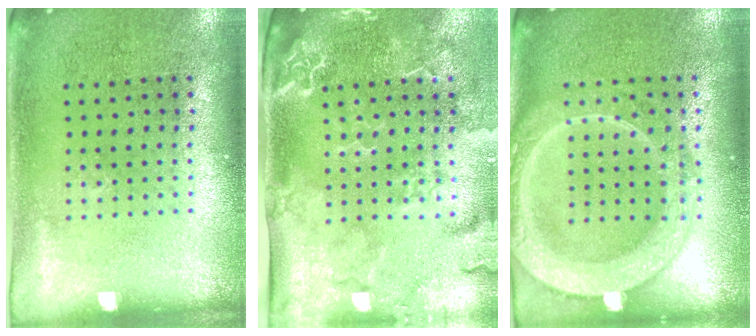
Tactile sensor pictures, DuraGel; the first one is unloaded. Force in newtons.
{"total": 2.9, "press": 2.4, "slide": 1.6}
{"total": 2.7, "press": 2.7, "slide": 0.3}